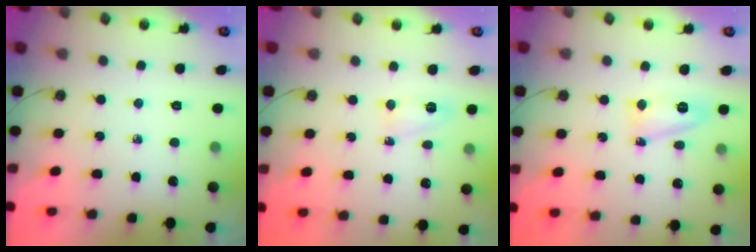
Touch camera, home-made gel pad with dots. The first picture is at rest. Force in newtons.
{"total": 3.9, "press": 3.9, "slide": 0.7}
{"total": 9.2, "press": 9.1, "slide": 1.1}